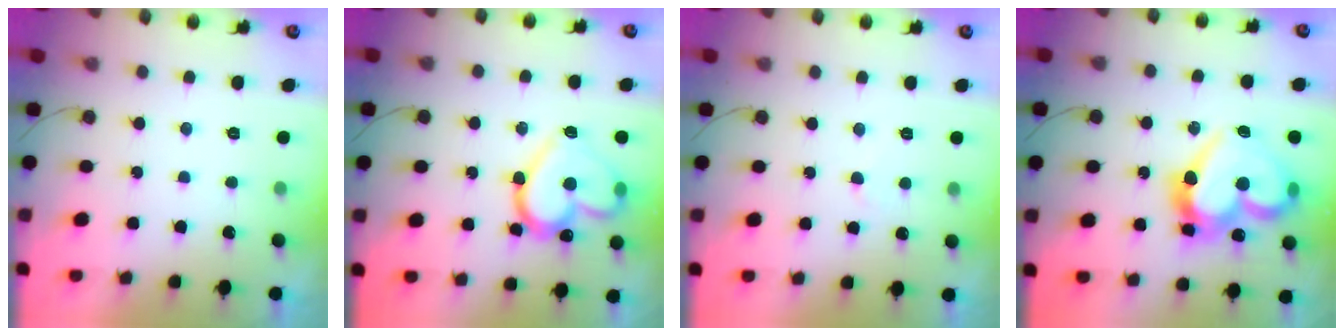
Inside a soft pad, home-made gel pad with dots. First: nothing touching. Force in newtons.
{"total": 19.2, "press": 19.1, "slide": 2.2}
{"total": 2.4, "press": 2.4, "slide": 0.2}
{"total": 21.2, "press": 21.1, "slide": 2.6}